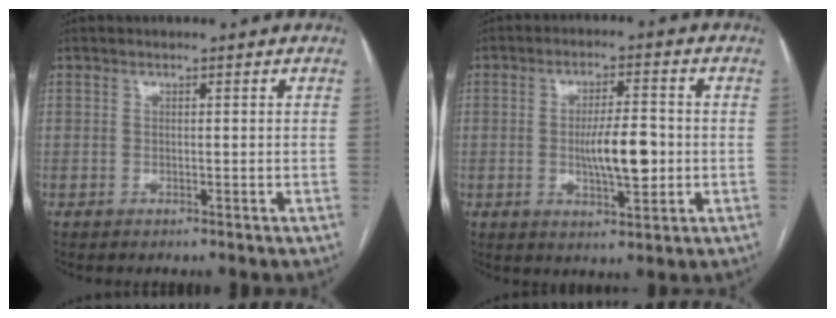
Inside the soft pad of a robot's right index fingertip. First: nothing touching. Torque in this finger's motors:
{"motor_torque": [0.27, -0.08, 0.21, 0.05]}